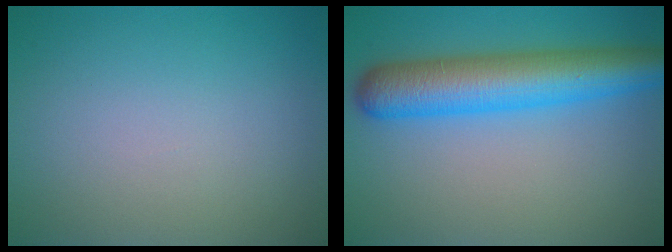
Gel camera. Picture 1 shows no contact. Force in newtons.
{"total": 7.8, "press": 7.8, "slide": 0.1}